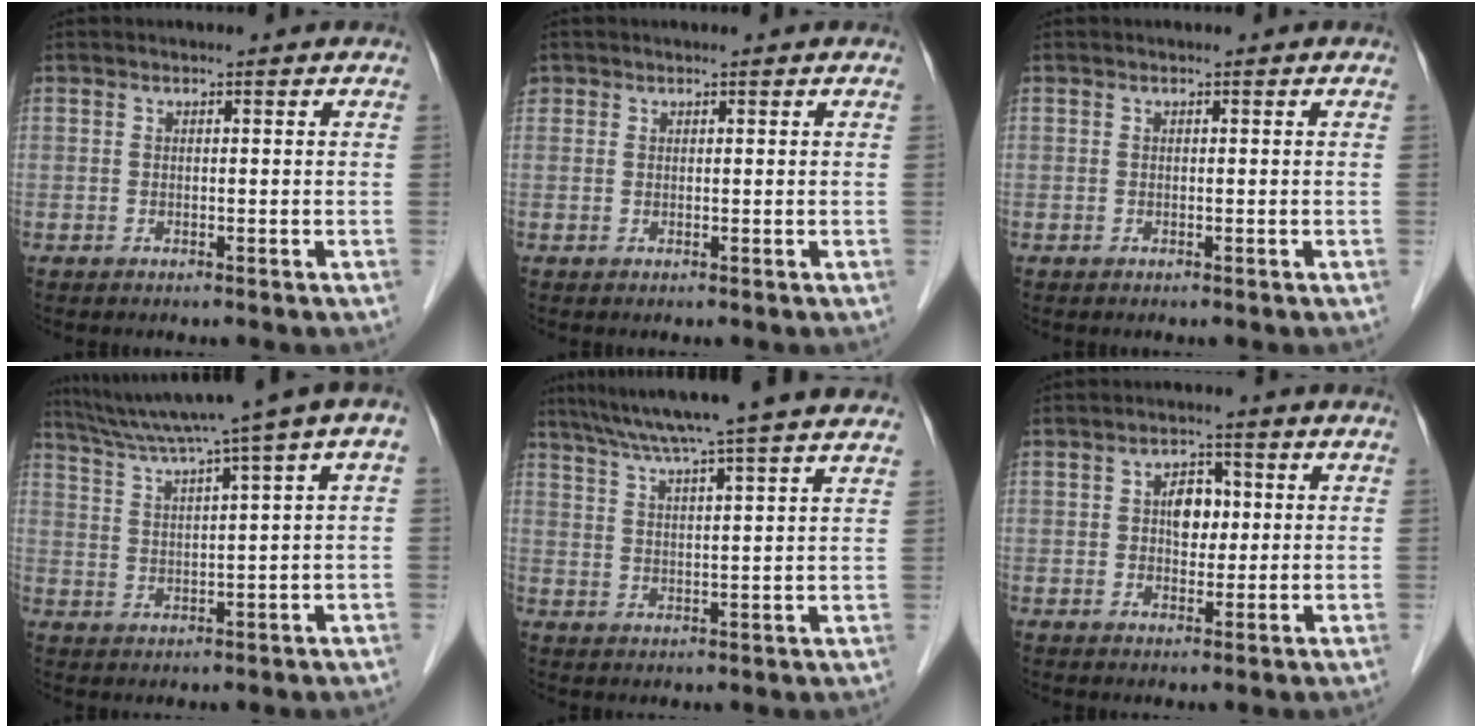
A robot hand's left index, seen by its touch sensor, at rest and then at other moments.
{"total": 0.5, "force": [0.3, 0.4, 0.0], "torque": [0.002, 0.003, 0.006]}
{"total": 0.0}
{"total": 13.1, "force": [8.2, -0.6, 10.1], "torque": [-0.167, 0.034, 0.118]}
{"total": 17.6, "force": [14.9, -1.0, 9.3], "torque": [-0.158, 0.020, 0.201]}
{"total": 4.4, "force": [0.5, 3.0, 3.2], "torque": [-0.053, 0.012, 0.009]}